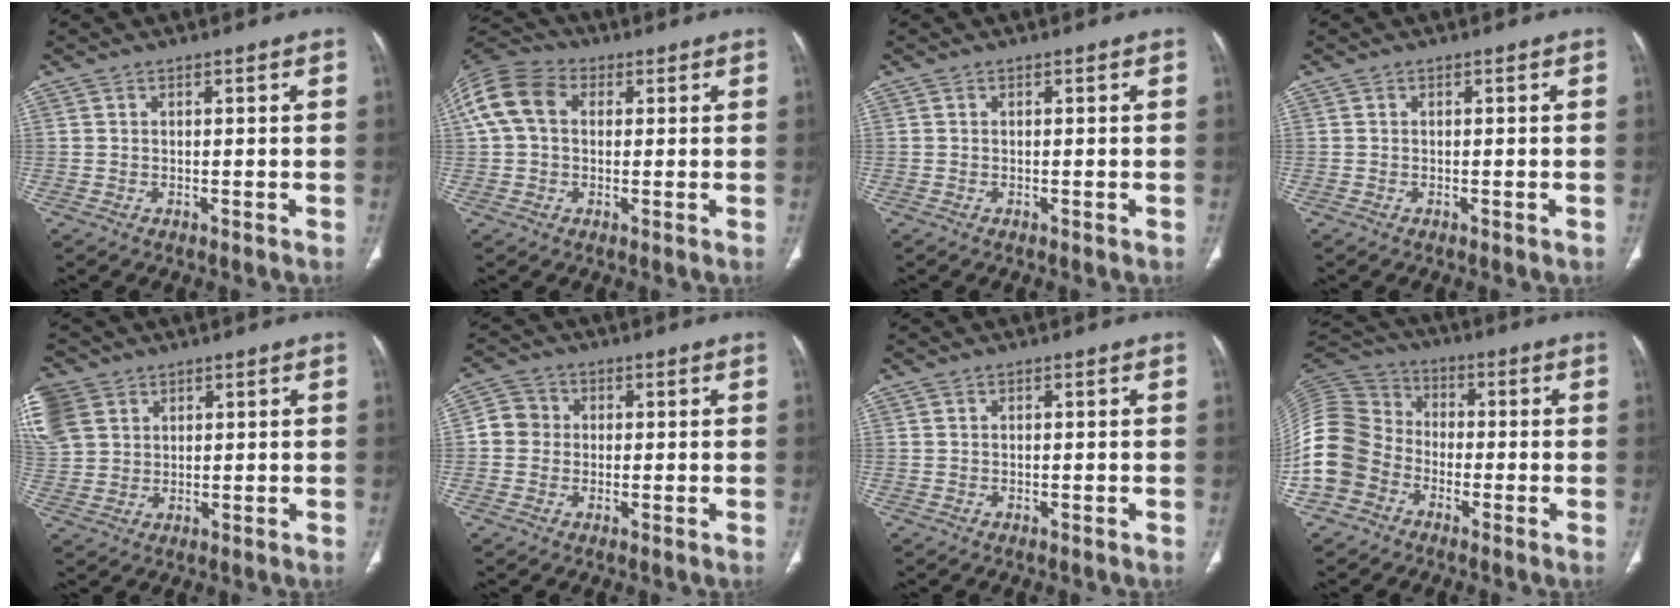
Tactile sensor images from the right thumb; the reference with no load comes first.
{"total": 11.7, "force": [2.3, 8.7, 7.6], "torque": [-0.157, 0.034, 0.034]}
{"total": 0.0}
{"total": 0.5, "force": [-0.3, 0.1, 0.4], "torque": [-0.002, 0.000, -0.004]}
{"total": 16.4, "force": [7.0, 13.0, 7.3], "torque": [-0.221, 0.031, 0.152]}
{"total": 4.8, "force": [0.1, 4.6, 1.5], "torque": [-0.009, 0.010, -0.007]}
{"total": 0.0}
{"total": 15.6, "force": [-5.4, 12.8, 7.1], "torque": [-0.153, 0.057, -0.111]}